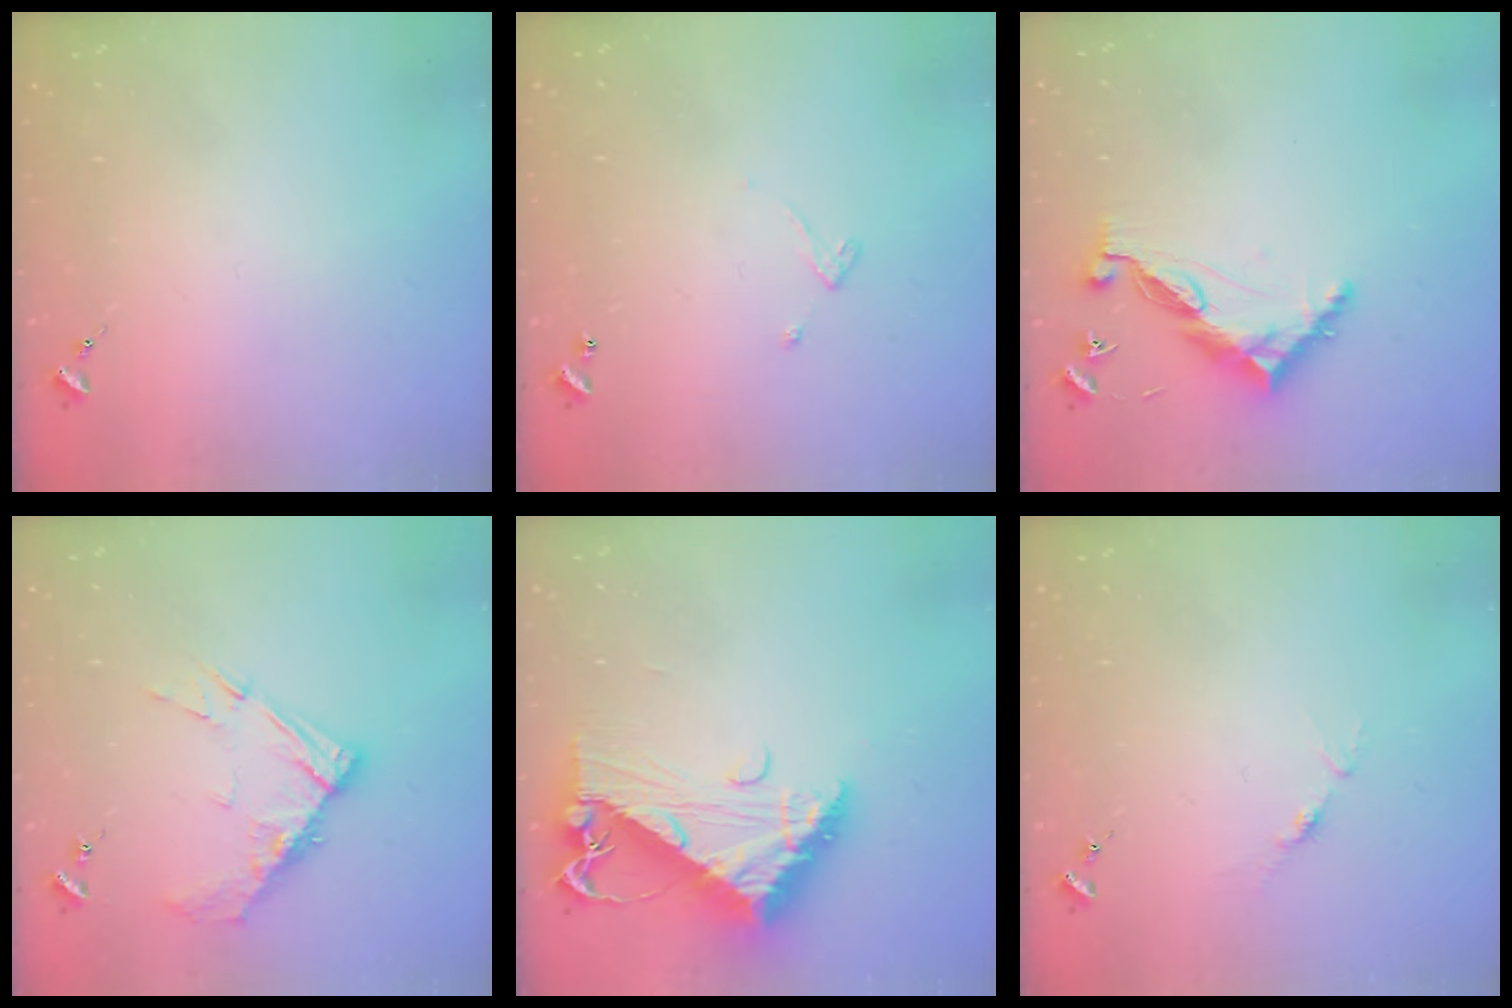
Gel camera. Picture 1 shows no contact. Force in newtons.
{"total": 3.4, "press": 3.4, "slide": 0.5}
{"total": 9.0, "press": 9.0, "slide": 0.8}
{"total": 11.1, "press": 11.0, "slide": 1.1}
{"total": 12.7, "press": 12.7, "slide": 1.3}
{"total": 3.8, "press": 3.8, "slide": 0.5}